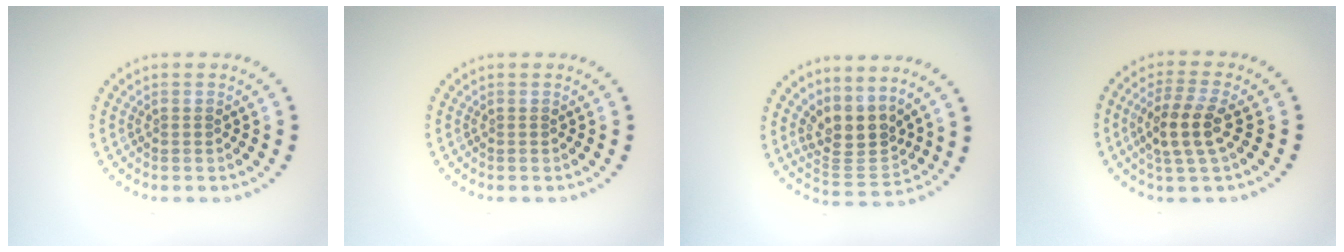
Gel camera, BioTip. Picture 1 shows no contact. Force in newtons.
{"total": 0.0}
{"total": 3.8, "press": 3.0, "slide": 2.3}
{"total": 3.7, "press": 3.4, "slide": 1.5}